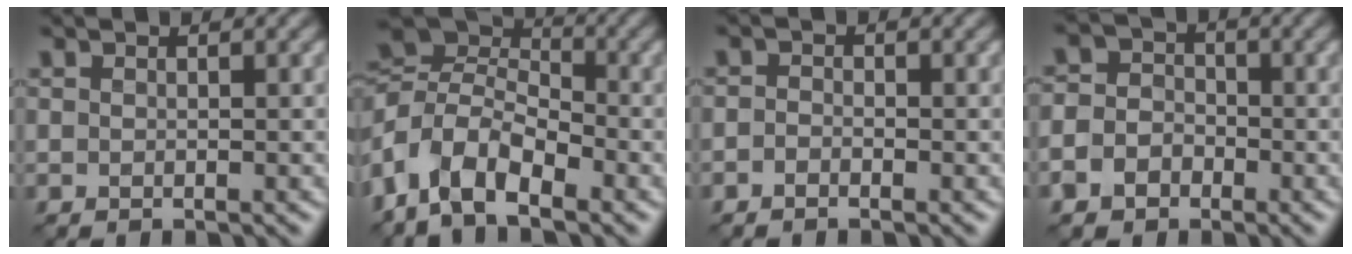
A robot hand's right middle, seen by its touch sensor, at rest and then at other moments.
{"total": 8.6, "force": [-4.0, 5.0, 5.7], "torque": [-0.121, -0.003, -0.095]}
{"total": 0.8, "force": [-0.6, 0.3, 0.4], "torque": [-0.004, 0.001, -0.018]}
{"total": 3.6, "force": [-1.7, 2.9, 1.1], "torque": [-0.006, 0.001, -0.039]}